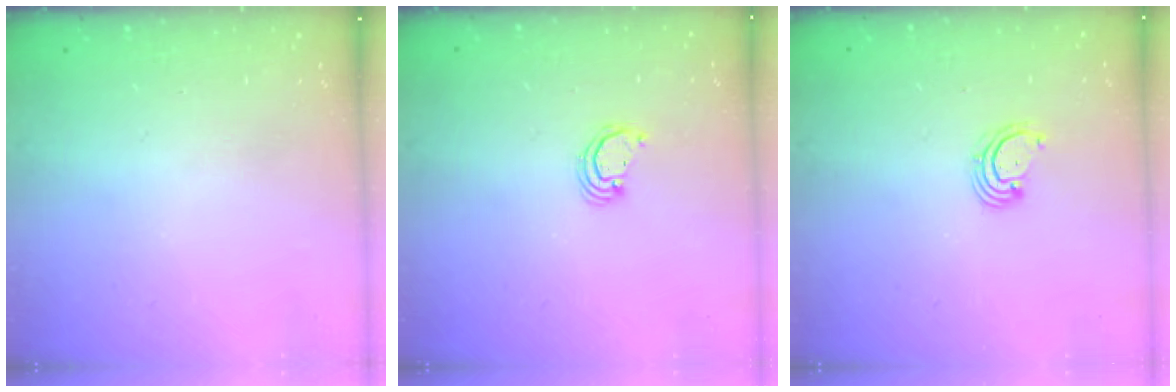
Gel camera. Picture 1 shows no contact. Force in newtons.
{"total": 2.3, "press": 2.3, "slide": 0.3}
{"total": 2.6, "press": 2.6, "slide": 0.3}